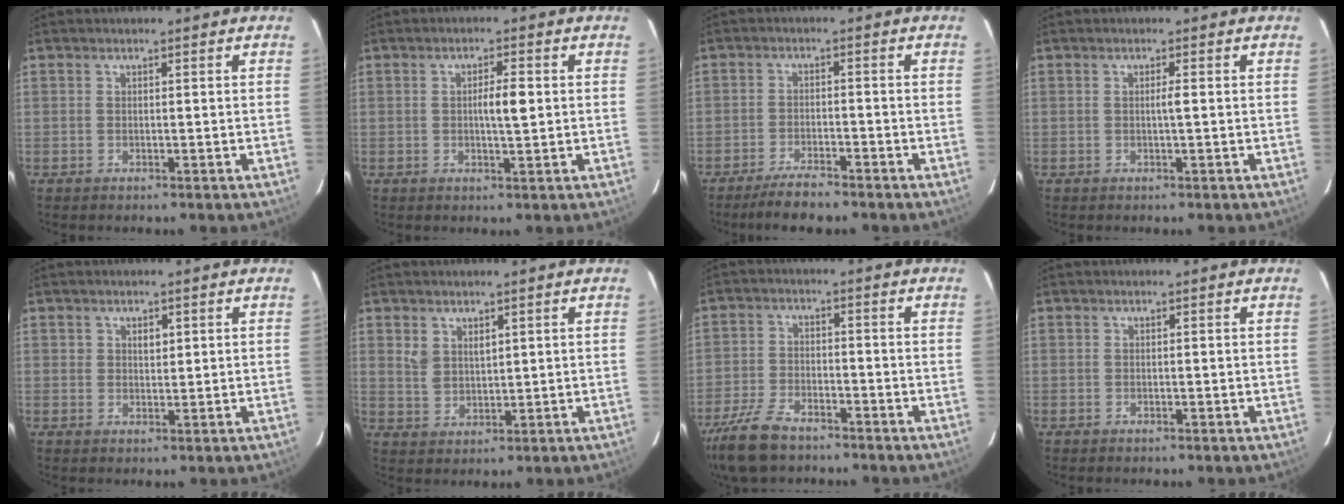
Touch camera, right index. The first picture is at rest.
{"total": 3.5, "force": [0.2, 0.4, 3.4], "torque": [-0.058, 0.001, 0.003]}
{"total": 5.3, "force": [-4.9, 0.9, 1.7], "torque": [-0.033, -0.013, -0.086]}
{"total": 1.0, "force": [0.0, -0.2, 1.0], "torque": [-0.018, 0.001, -0.002]}
{"total": 1.8, "force": [0.8, 1.2, 1.2], "torque": [-0.016, 0.000, 0.013]}
{"total": 3.5, "force": [1.9, 2.2, 2.1], "torque": [-0.046, 0.005, 0.047]}
{"total": 7.8, "force": [-6.0, 2.9, 4.0], "torque": [-0.093, -0.013, -0.112]}
{"total": 0.0}